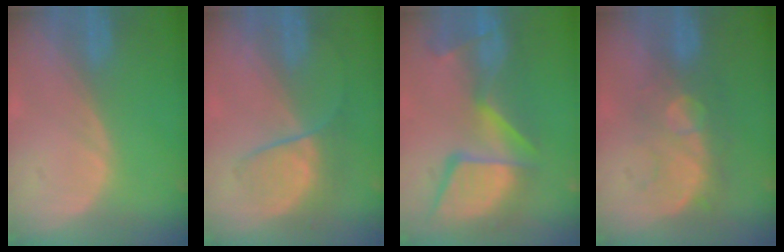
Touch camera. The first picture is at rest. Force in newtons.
{"total": 6.4, "press": 6.0, "slide": 2.3}
{"total": 13.6, "press": 11.2, "slide": 7.8}
{"total": 8.5, "press": 7.6, "slide": 3.7}